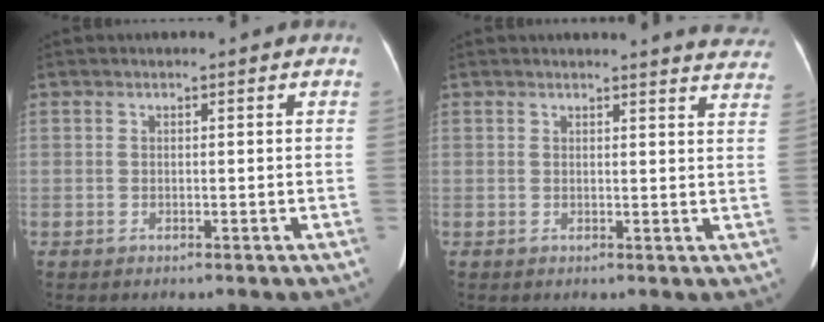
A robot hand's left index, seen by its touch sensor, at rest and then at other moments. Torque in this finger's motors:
{"motor_torque": [0.29, -0.69, 0.02, -0.01]}